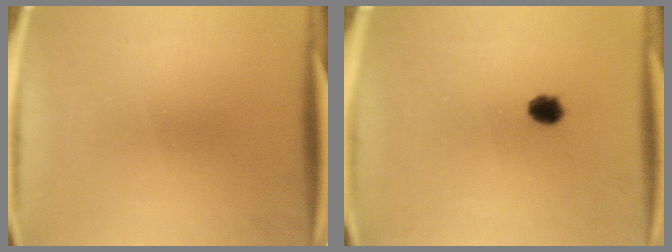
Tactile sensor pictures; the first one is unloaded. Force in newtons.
{"total": 2.9}